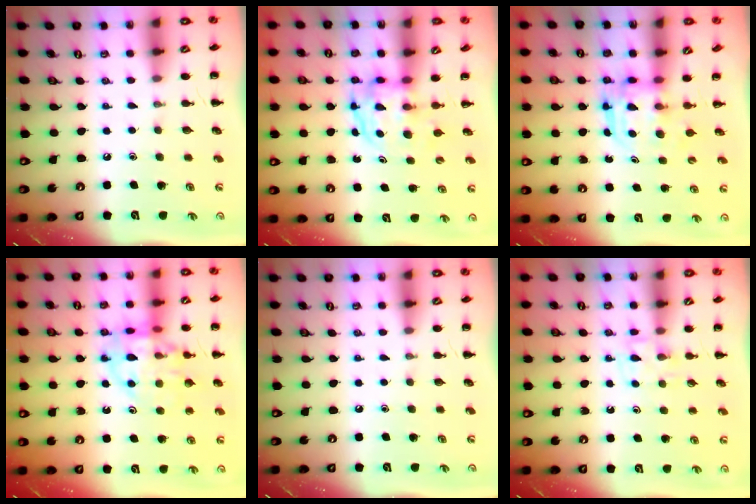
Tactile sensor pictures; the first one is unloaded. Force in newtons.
{"total": 3.9, "press": 3.8, "slide": 0.3}
{"total": 3.1, "press": 3.1, "slide": 0.2}
{"total": 15.2, "press": 15.1, "slide": 2.2}
{"total": 0.0}
{"total": 5.7, "press": 5.5, "slide": 1.5}